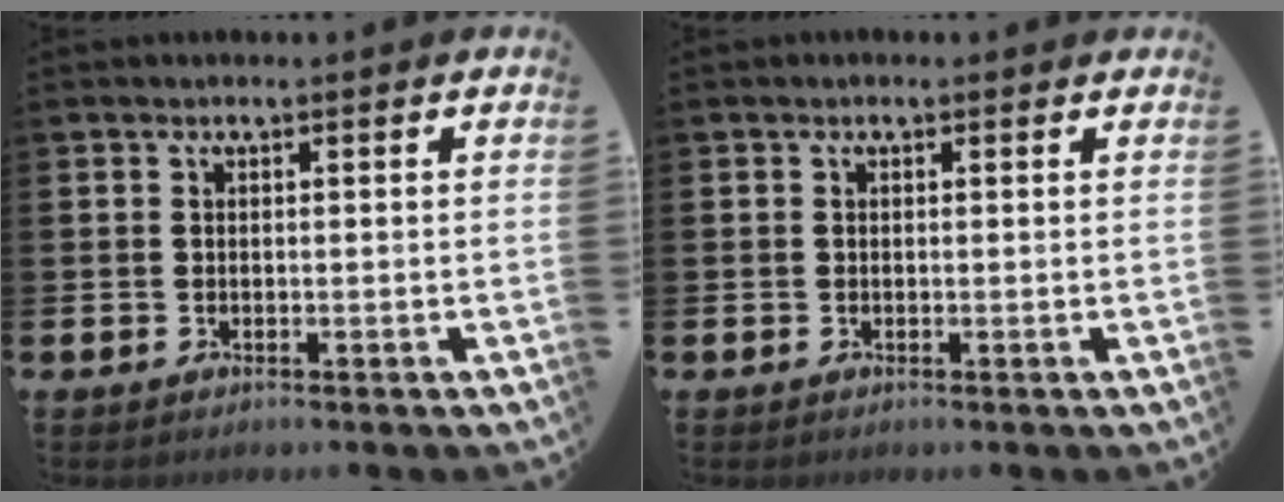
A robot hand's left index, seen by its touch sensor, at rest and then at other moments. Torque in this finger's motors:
{"motor_torque": [0.68, -0.76, 0.09, 0.05]}